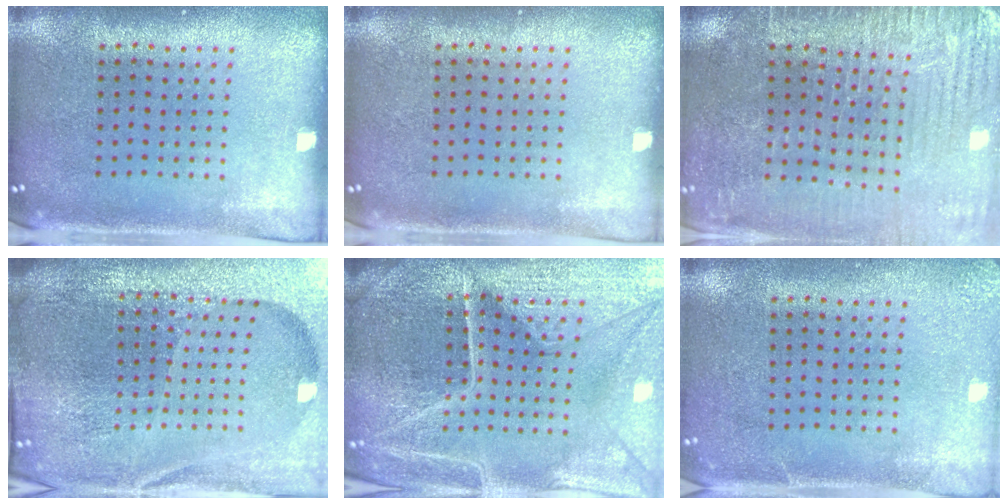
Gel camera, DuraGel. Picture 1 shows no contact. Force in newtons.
{"total": 0.0}
{"total": 3.4, "press": 3.4, "slide": 0.6}
{"total": 6.8, "press": 5.9, "slide": 3.5}
{"total": 5.7, "press": 5.2, "slide": 2.2}
{"total": 2.5, "press": 2.4, "slide": 0.3}